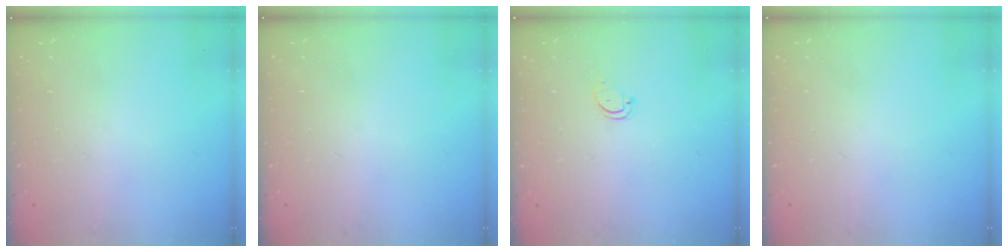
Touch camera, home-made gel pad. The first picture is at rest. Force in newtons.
{"total": 0.0}
{"total": 2.9, "press": 2.9, "slide": 0.2}
{"total": 0.0}